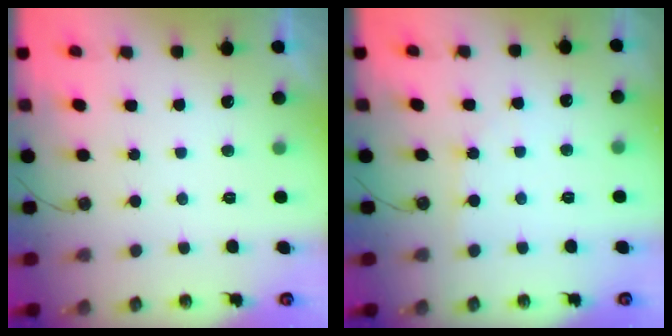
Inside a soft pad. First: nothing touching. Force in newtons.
{"total": 2.7, "press": 2.7, "slide": 0.5}